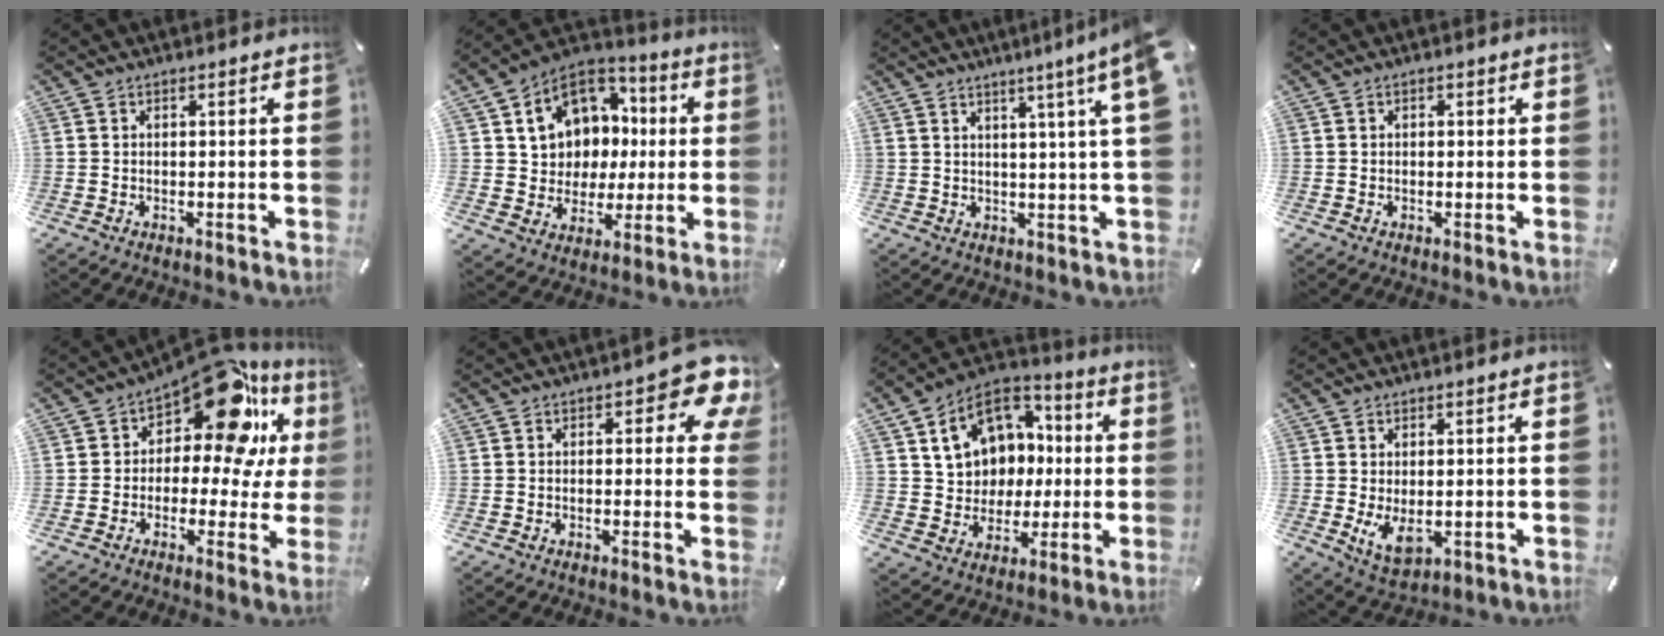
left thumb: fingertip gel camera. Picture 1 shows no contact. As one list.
[{"total": 12.1, "force": [3.4, 11.0, 3.5], "torque": [-0.067, -0.025, 0.075]}, {"total": 8.0, "force": [4.1, -0.6, 6.8], "torque": [-0.104, -0.030, 0.062]}, {"total": 0.9, "force": [0.1, 0.8, 0.2], "torque": [-0.005, 0.006, 0.000]}, {"total": 17.2, "force": [9.6, 8.0, 11.9], "torque": [-0.172, -0.073, 0.161]}, {"total": 7.7, "force": [3.6, 3.6, 5.7], "torque": [-0.061, -0.017, 0.055]}, {"total": 14.8, "force": [4.1, 12.9, 5.9], "torque": [-0.106, -0.008, 0.089]}, {"total": 6.2, "force": [0.1, 3.8, 4.8], "torque": [-0.095, -0.009, 0.000]}]